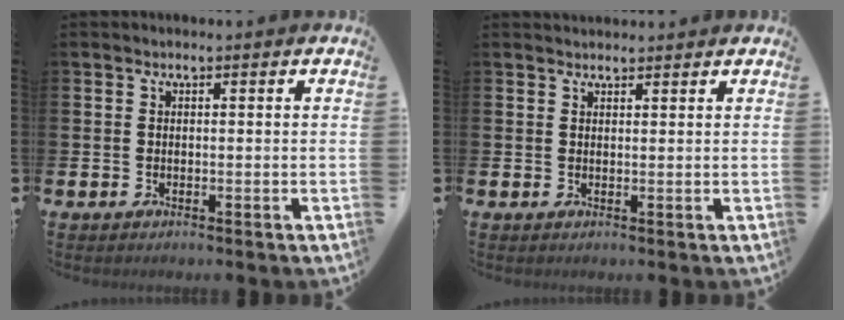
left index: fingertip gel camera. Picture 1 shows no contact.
{"total": 1.6, "force": [1.5, 0.4, 0.0], "torque": [0.009, -0.004, 0.026]}